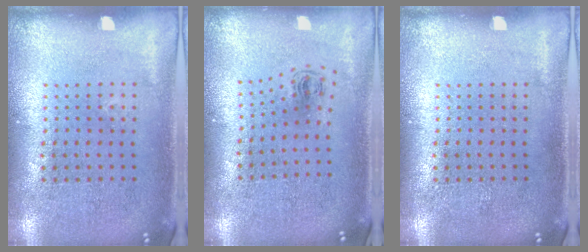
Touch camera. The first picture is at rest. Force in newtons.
{"total": 0.6, "press": 0.3, "slide": 0.5}
{"total": 0.0}